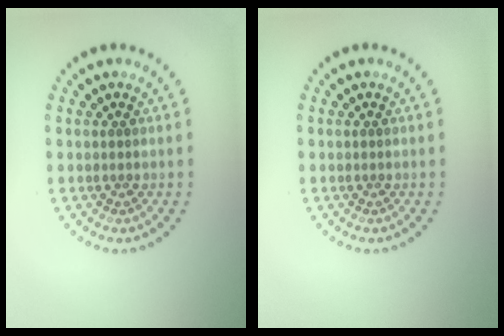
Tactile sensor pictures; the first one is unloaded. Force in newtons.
{"total": 0.0}